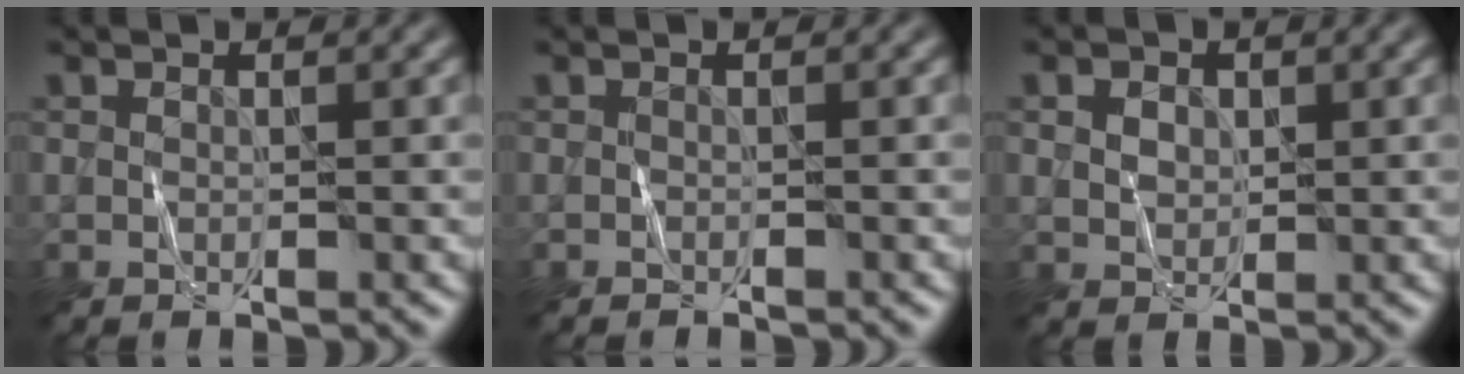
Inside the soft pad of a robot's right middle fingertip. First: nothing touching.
{"total": 0.7, "force": [-0.7, 0.0, 0.2], "torque": [-0.003, -0.001, -0.011]}
{"total": 1.9, "force": [0.9, 1.4, 0.8], "torque": [-0.017, 0.004, 0.012]}